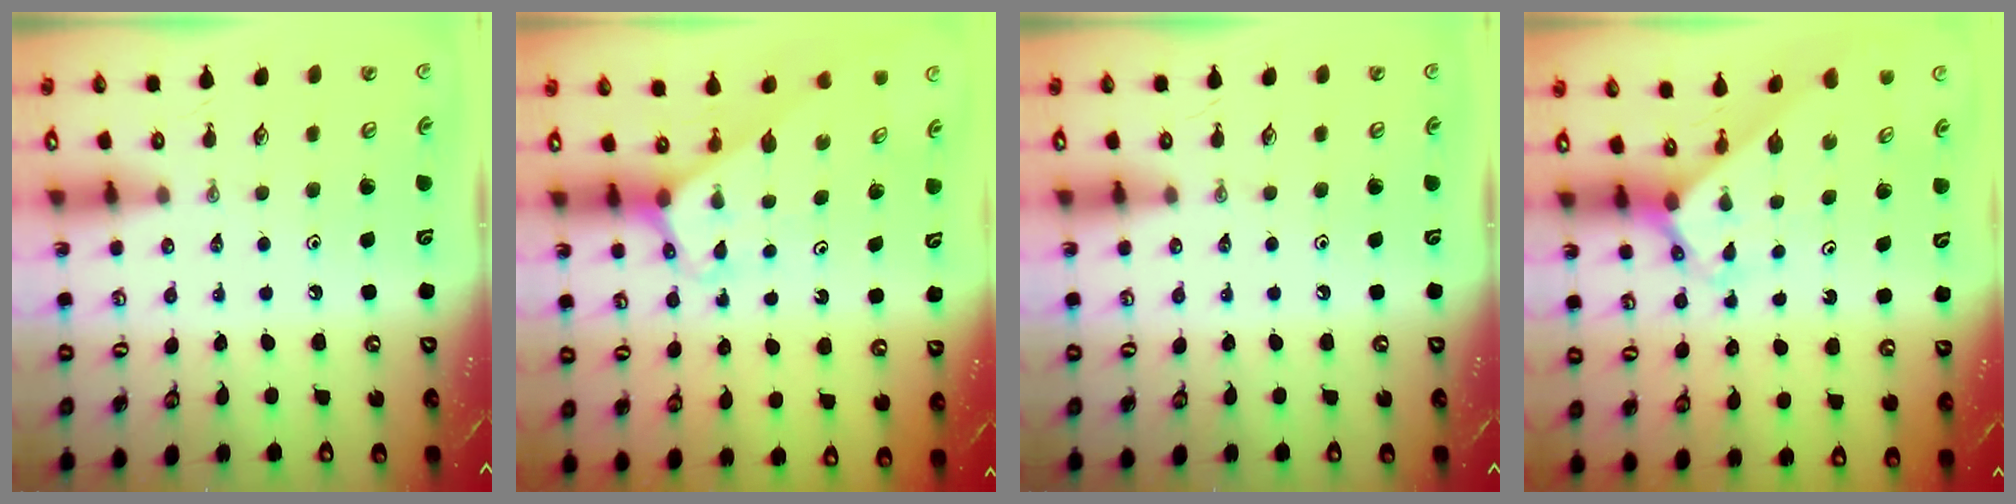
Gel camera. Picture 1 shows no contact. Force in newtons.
{"total": 3.2, "press": 3.2, "slide": 0.2}
{"total": 0.0}
{"total": 2.6, "press": 2.6, "slide": 0.2}